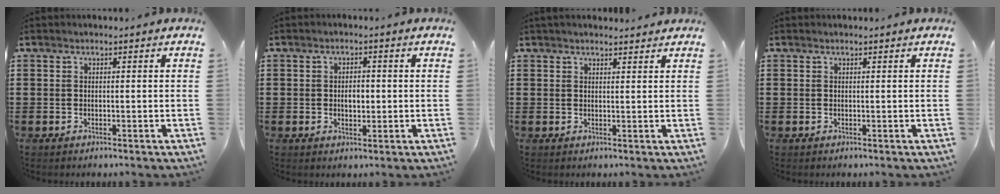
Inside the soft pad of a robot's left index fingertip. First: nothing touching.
{"total": 2.5, "force": [-0.1, 1.3, 2.1], "torque": [-0.036, 0.001, -0.006]}
{"total": 1.6, "force": [1.5, 0.4, 0.3], "torque": [-0.009, 0.002, 0.030]}
{"total": 0.0}